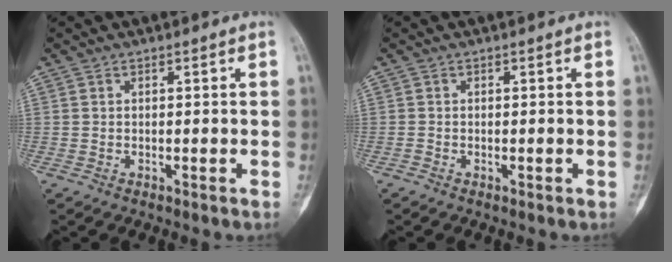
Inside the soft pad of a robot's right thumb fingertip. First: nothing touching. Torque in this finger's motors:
{"motor_torque": [-0.19, -0.47, -0.05, -0.22, -0.05]}